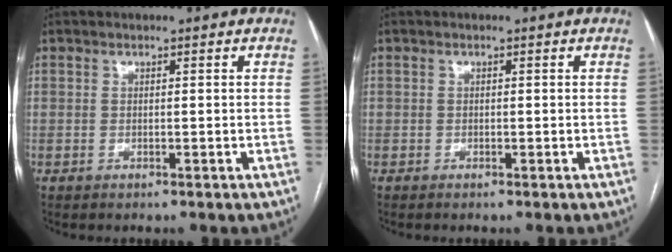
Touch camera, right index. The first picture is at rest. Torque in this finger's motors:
{"motor_torque": [-0.08, -0.06, 0.02, 0.00]}